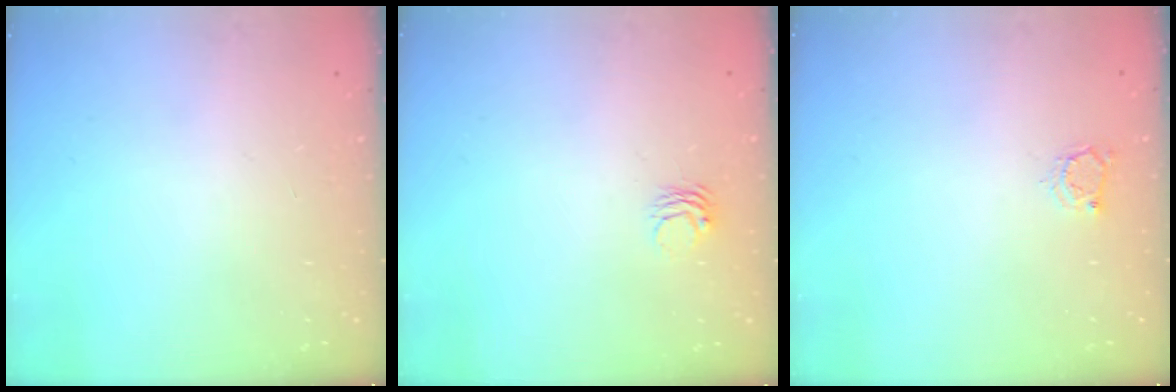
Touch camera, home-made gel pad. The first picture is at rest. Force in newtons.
{"total": 2.7, "press": 2.7, "slide": 0.2}
{"total": 2.9, "press": 2.9, "slide": 0.4}